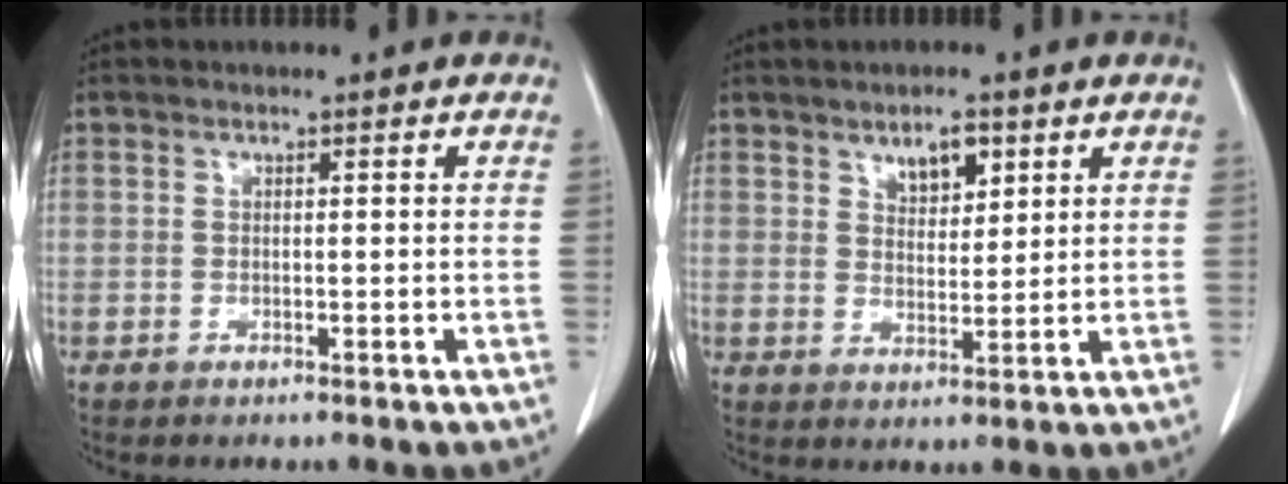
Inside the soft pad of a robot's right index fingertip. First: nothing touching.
{"total": 4.4, "force": [2.6, 2.0, 2.9], "torque": [-0.046, -0.002, 0.046]}